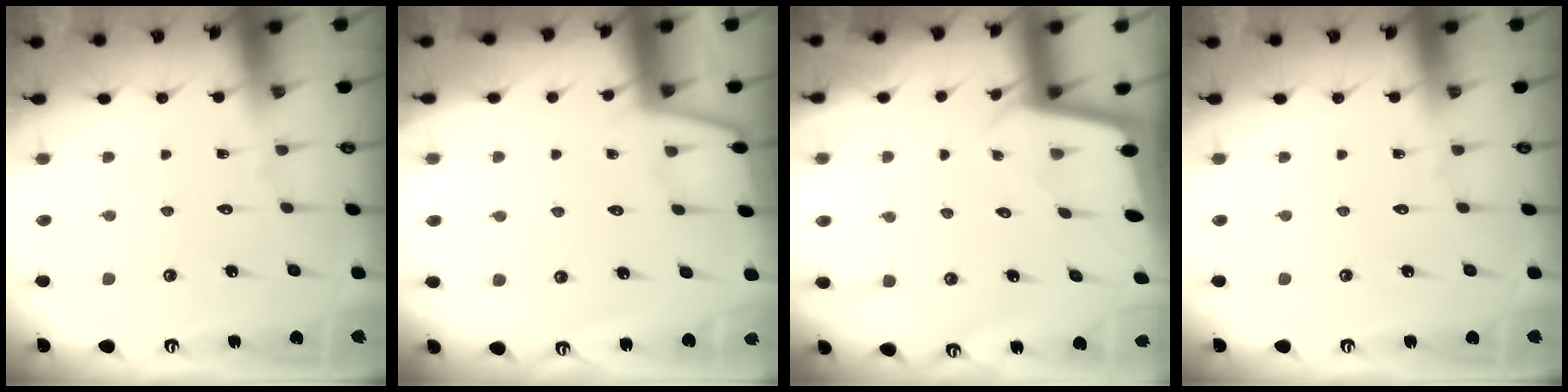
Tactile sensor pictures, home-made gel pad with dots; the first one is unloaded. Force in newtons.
{"total": 2.4, "press": 2.4, "slide": 0.4}
{"total": 2.0, "press": 2.0, "slide": 0.1}
{"total": 0.0}